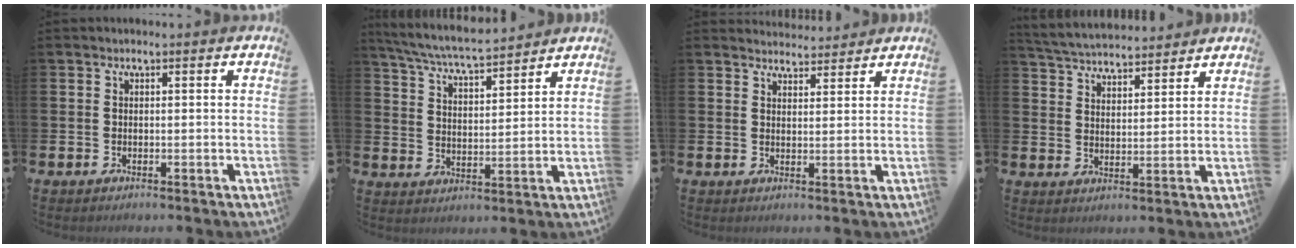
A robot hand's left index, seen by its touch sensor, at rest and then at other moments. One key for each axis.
{"total": 6.5, "fx": 6.3, "fy": 0.3, "fz": 1.8, "tx": -0.061, "ty": -0.037, "tz": 0.111}
{"total": 3.2, "fx": 3.1, "fy": 0.7, "fz": -0.3, "tx": 0.009, "ty": -0.018, "tz": 0.056}
{"total": 4.9, "fx": 4.9, "fy": 0.7, "fz": 0.2, "tx": -0.026, "ty": -0.028, "tz": 0.086}